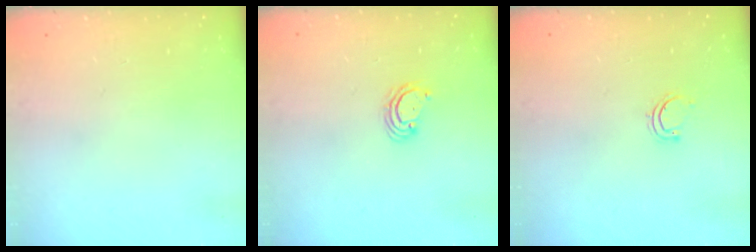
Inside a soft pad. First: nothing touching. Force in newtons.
{"total": 3.8, "press": 3.8, "slide": 0.4}
{"total": 3.8, "press": 3.5, "slide": 1.6}